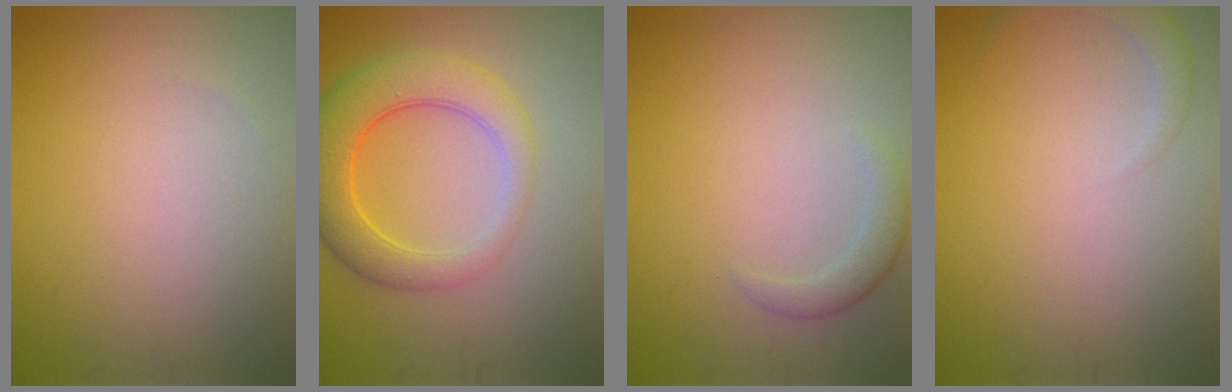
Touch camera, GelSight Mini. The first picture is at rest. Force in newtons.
{"total": 5.8, "press": 5.8, "slide": 0.4}
{"total": 1.8, "press": 1.8, "slide": 0.0}
{"total": 1.8, "press": 1.8, "slide": 0.1}